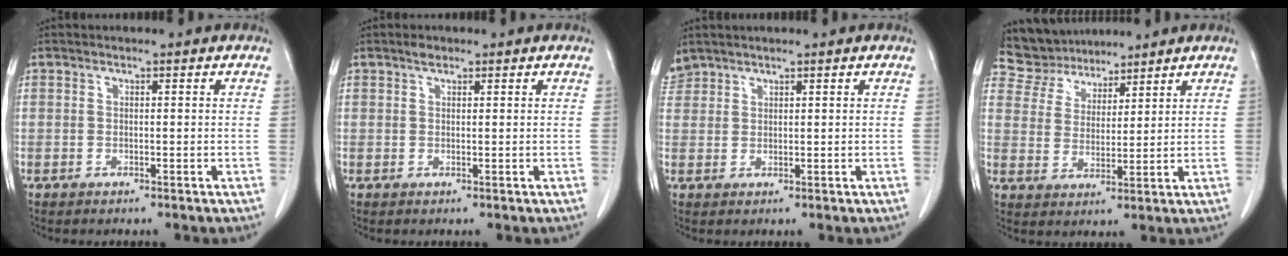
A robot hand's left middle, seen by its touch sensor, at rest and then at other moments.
{"total": 1.1, "force": [0.8, 0.5, 0.5], "torque": [-0.012, 0.004, 0.013]}
{"total": 2.4, "force": [2.3, 0.8, -0.1], "torque": [-0.005, 0.015, 0.049]}
{"total": 6.9, "force": [6.5, 2.4, -0.2], "torque": [-0.008, 0.020, 0.131]}